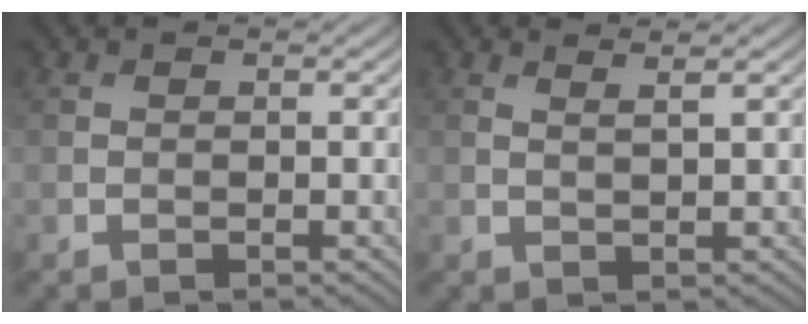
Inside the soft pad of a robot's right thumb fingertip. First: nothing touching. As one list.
[{"total": 1.8, "force": [1.4, 0.3, 1.2], "torque": [-0.020, -0.003, 0.019]}]